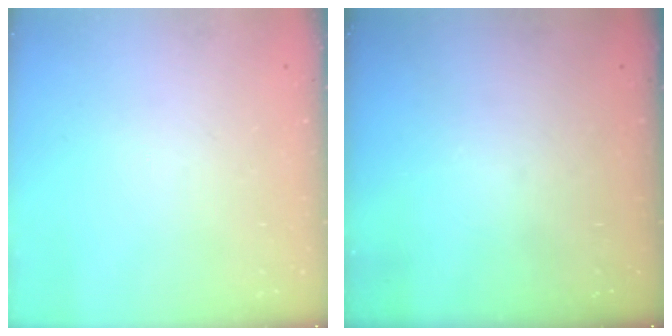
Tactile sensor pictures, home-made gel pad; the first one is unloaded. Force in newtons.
{"total": 0.0}